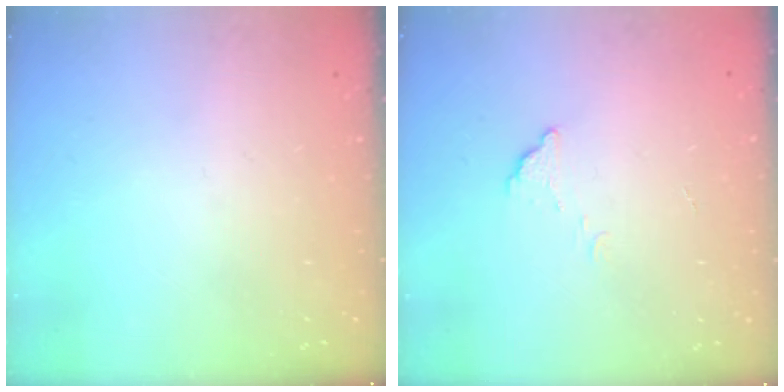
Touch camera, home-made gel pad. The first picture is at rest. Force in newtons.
{"total": 3.4, "press": 3.4, "slide": 0.2}